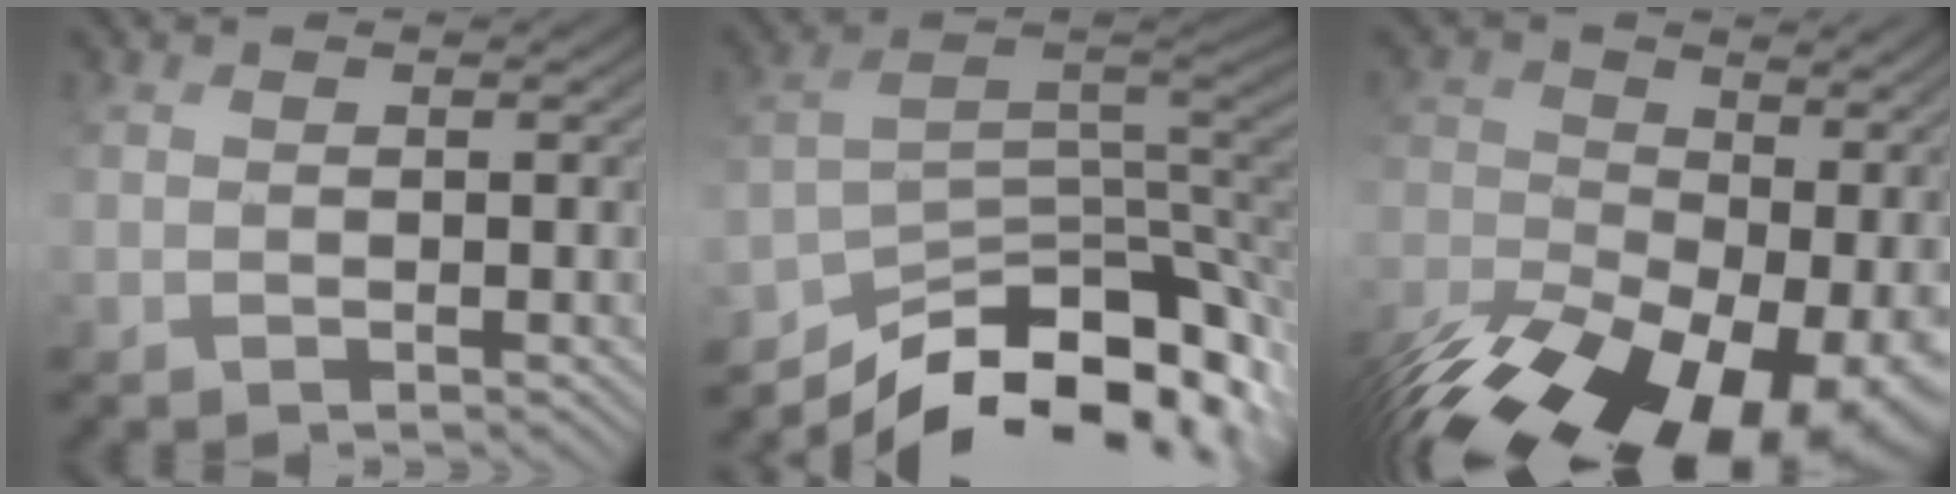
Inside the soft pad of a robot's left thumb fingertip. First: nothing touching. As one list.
[{"total": 13.9, "force": [-9.8, 5.6, 8.2], "torque": [-0.166, -0.008, -0.160]}, {"total": 19.9, "force": [-10.2, 11.0, 13.0], "torque": [-0.280, -0.048, -0.149]}]